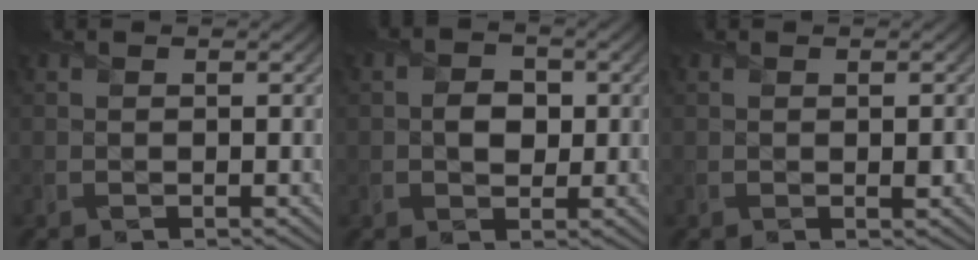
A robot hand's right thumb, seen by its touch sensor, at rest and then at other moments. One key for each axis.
{"total": 2.8, "fx": -0.1, "fy": 2.2, "fz": 1.6, "tx": -0.029, "ty": -0.004, "tz": -0.009}
{"total": 0.7, "fx": -0.2, "fy": 0.4, "fz": 0.5, "tx": -0.002, "ty": -0.007, "tz": -0.002}